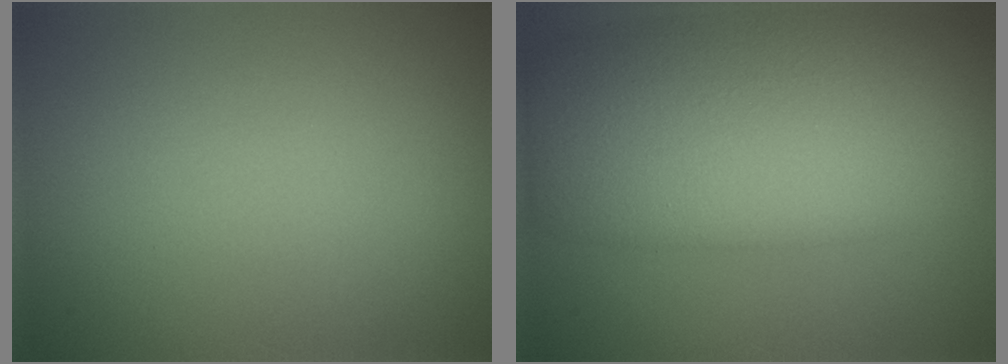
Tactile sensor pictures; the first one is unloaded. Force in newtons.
{"total": 13.1, "press": 13.1, "slide": 0.5}